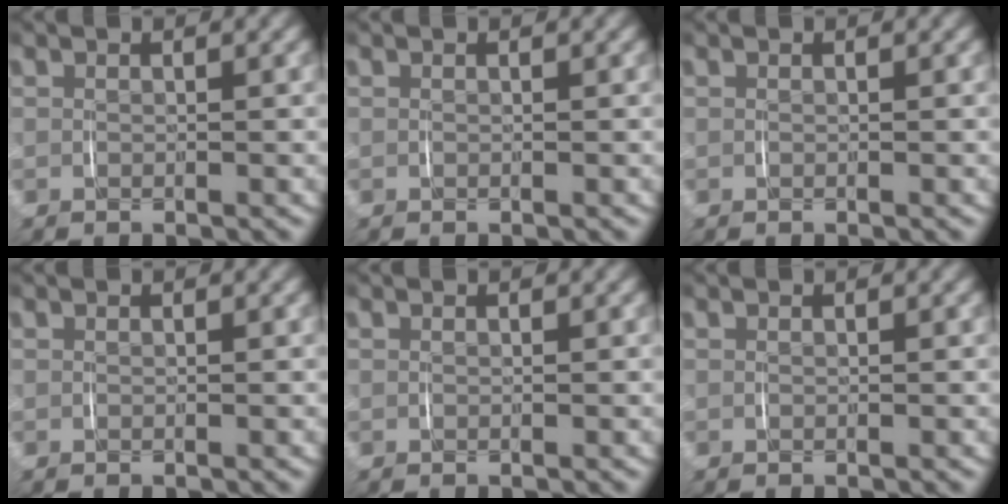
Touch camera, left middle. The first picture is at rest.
{"total": 0.0}
{"total": 0.0}
{"total": 0.0}
{"total": 0.0}
{"total": 0.0}